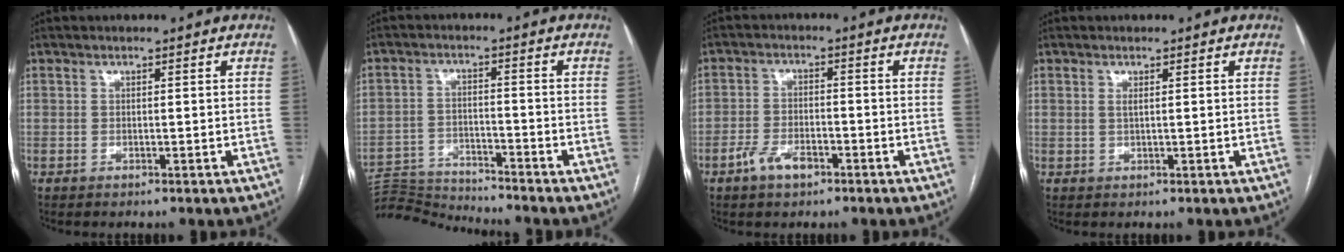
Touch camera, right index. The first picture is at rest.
{"total": 9.1, "force": [-8.9, -1.6, -0.2], "torque": [0.004, 0.004, -0.161]}
{"total": 4.8, "force": [-2.8, 2.2, 3.2], "torque": [-0.064, 0.005, -0.050]}
{"total": 0.7, "force": [0.3, 0.1, 0.7], "torque": [-0.018, 0.000, 0.005]}